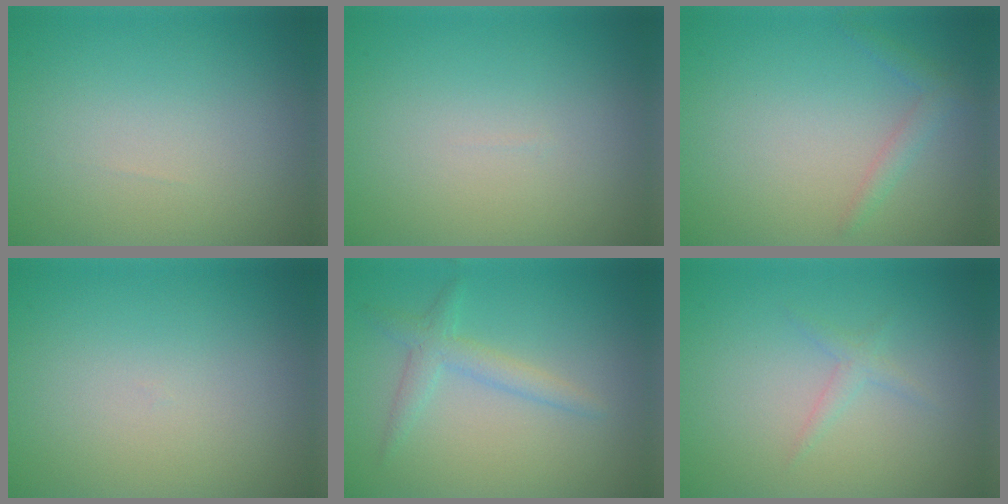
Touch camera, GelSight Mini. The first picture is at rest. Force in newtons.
{"total": 0.0}
{"total": 1.4, "press": 1.4, "slide": 0.1}
{"total": 0.0}
{"total": 2.2, "press": 2.2, "slide": 0.1}
{"total": 1.1, "press": 1.1, "slide": 0.0}